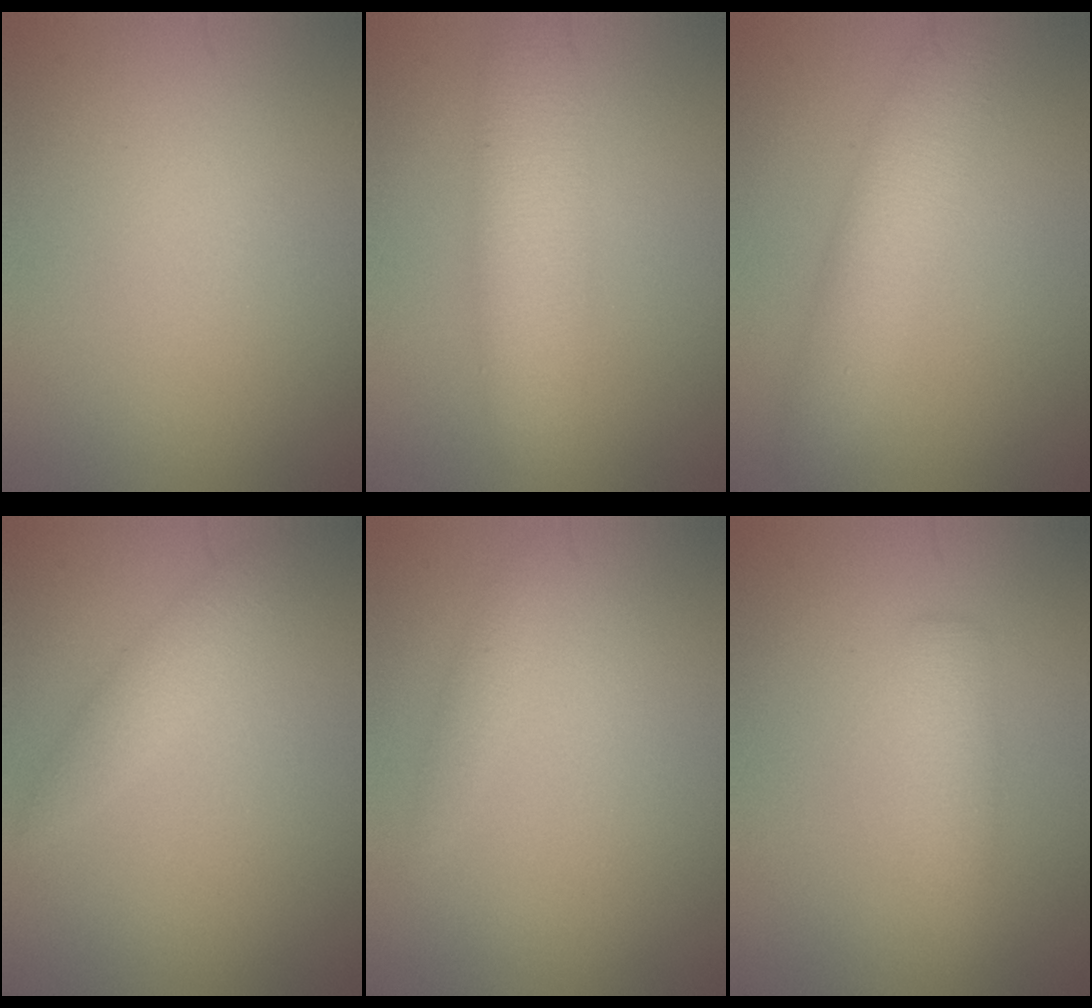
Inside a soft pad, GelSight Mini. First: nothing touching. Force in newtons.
{"total": 5.1, "press": 5.1, "slide": 0.0}
{"total": 4.2, "press": 4.2, "slide": 0.2}
{"total": 1.8, "press": 1.8, "slide": 0.1}
{"total": 1.0, "press": 1.0, "slide": 0.1}
{"total": 2.5, "press": 2.5, "slide": 0.0}